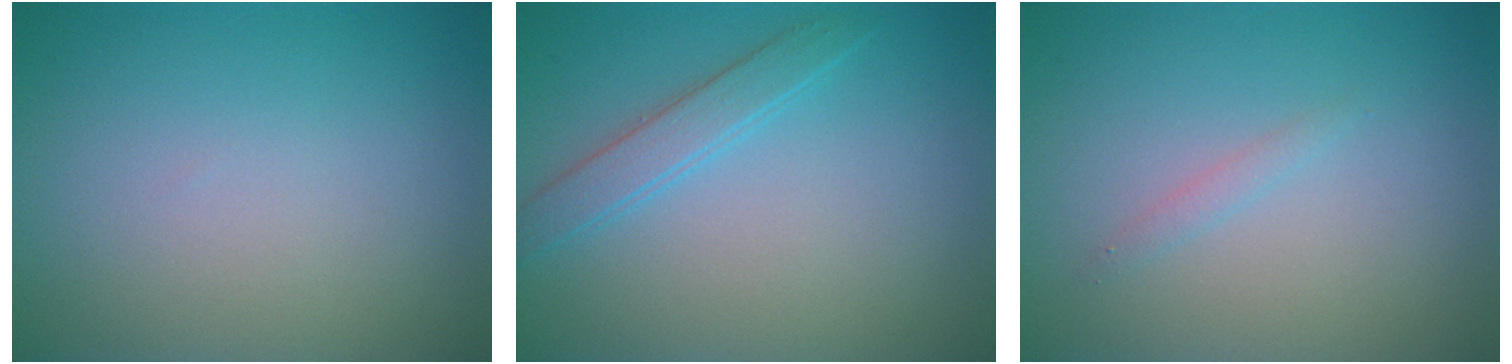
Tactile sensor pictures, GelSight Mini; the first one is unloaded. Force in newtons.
{"total": 2.2, "press": 2.1, "slide": 0.2}
{"total": 0.7, "press": 0.7, "slide": 0.1}